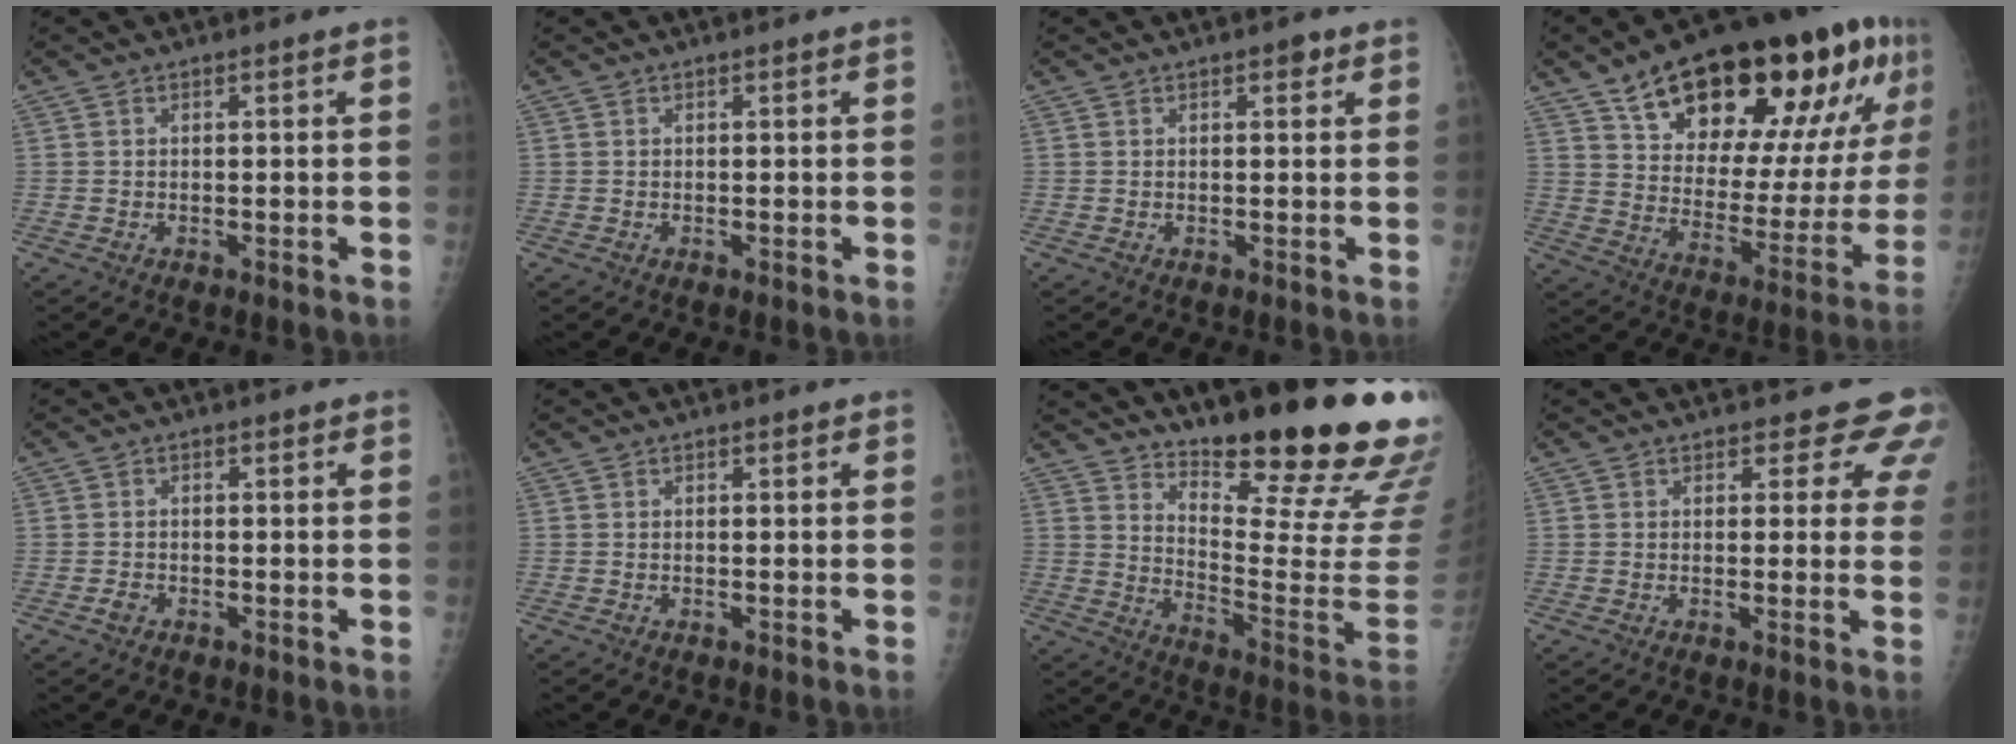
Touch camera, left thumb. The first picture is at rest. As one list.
[{"total": 0.0}, {"total": 1.5, "force": [0.9, 0.7, 1.0], "torque": [-0.007, -0.001, 0.009]}, {"total": 31.9, "force": [17.0, 12.2, 24.1], "torque": [-0.333, -0.025, 0.268]}, {"total": 1.4, "force": [-0.7, 1.1, 0.6], "torque": [-0.006, 0.003, -0.014]}, {"total": 0.0}, {"total": 23.7, "force": [17.7, 3.8, 15.3], "torque": [-0.202, -0.143, 0.252]}, {"total": 6.8, "force": [5.6, 3.2, 2.1], "torque": [0.020, -0.024, 0.041]}]